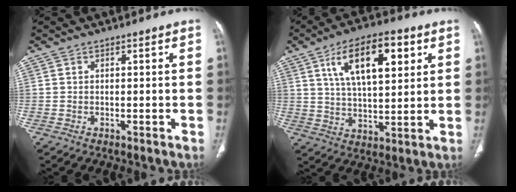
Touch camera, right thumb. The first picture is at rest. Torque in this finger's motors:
{"motor_torque": [-1.16, 1.74, 0.72, 0.40, 0.38]}